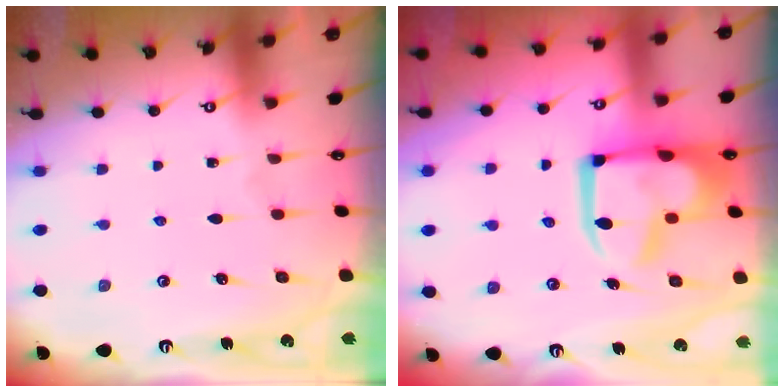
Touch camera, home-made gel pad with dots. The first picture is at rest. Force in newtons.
{"total": 10.0, "press": 9.8, "slide": 1.6}